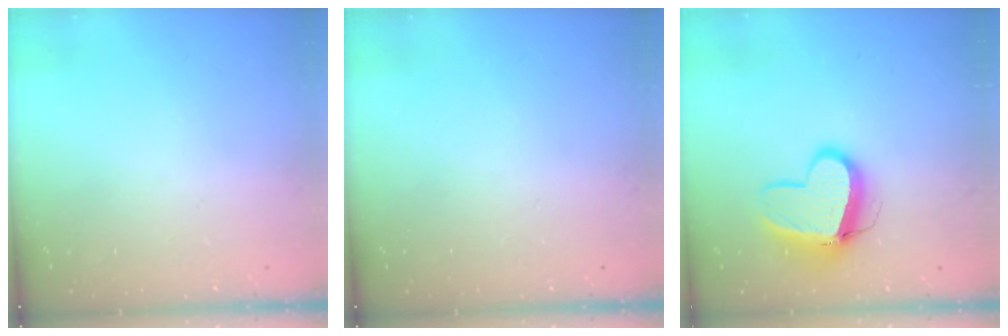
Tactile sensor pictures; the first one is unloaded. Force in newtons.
{"total": 0.0}
{"total": 11.7, "press": 11.6, "slide": 1.3}